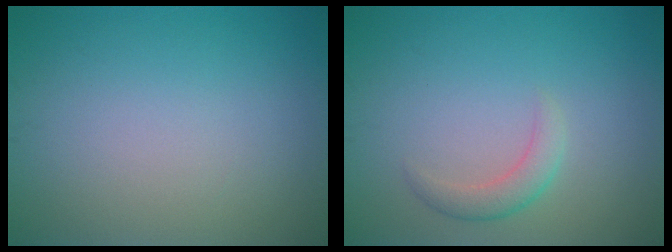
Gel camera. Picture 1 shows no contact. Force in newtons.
{"total": 1.9, "press": 1.9, "slide": 0.1}